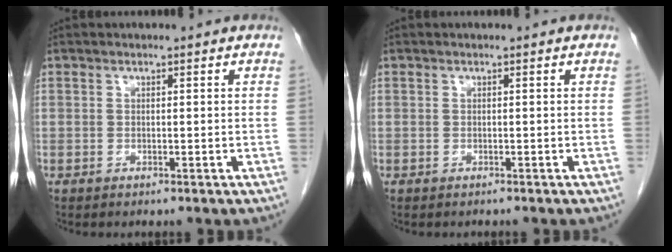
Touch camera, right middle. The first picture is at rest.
{"total": 0.0}